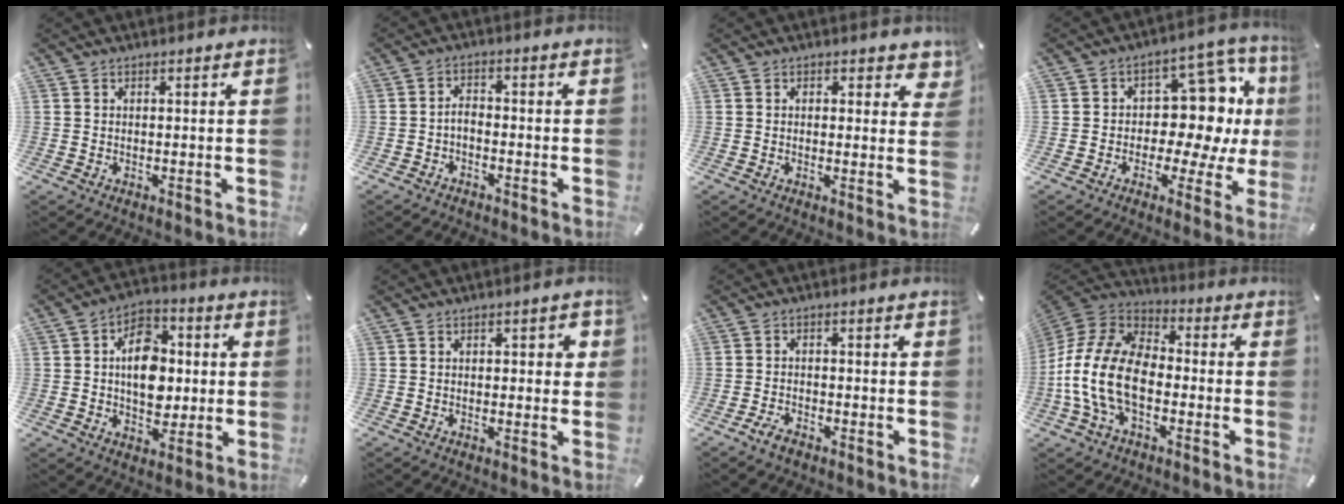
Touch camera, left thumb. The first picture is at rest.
{"total": 3.0, "force": [-1.8, 1.8, 1.6], "torque": [-0.036, 0.011, -0.039]}
{"total": 3.2, "force": [1.5, 2.0, 1.9], "torque": [-0.009, -0.006, 0.020]}
{"total": 16.0, "force": [2.8, 10.4, 11.8], "torque": [-0.159, -0.031, 0.043]}
{"total": 12.2, "force": [0.3, 9.0, 8.2], "torque": [-0.129, 0.011, 0.006]}
{"total": 2.7, "force": [0.0, 1.4, 2.3], "torque": [-0.029, 0.002, -0.005]}
{"total": 3.3, "force": [-2.4, 1.7, 1.6], "torque": [-0.039, 0.010, -0.049]}
{"total": 16.6, "force": [-5.8, 10.1, 11.9], "torque": [-0.255, 0.028, -0.105]}